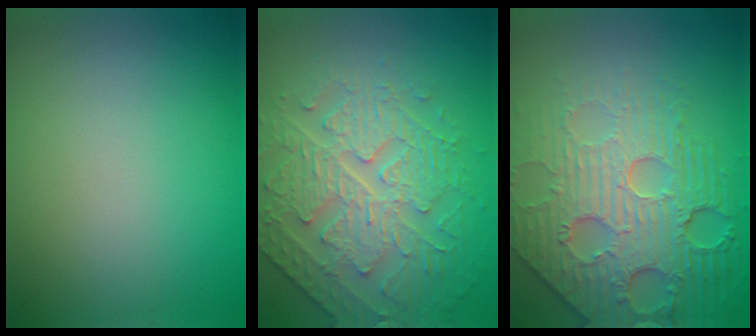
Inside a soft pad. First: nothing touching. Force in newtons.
{"total": 4.6, "press": 4.6, "slide": 0.1}
{"total": 7.5, "press": 5.9, "slide": 4.7}